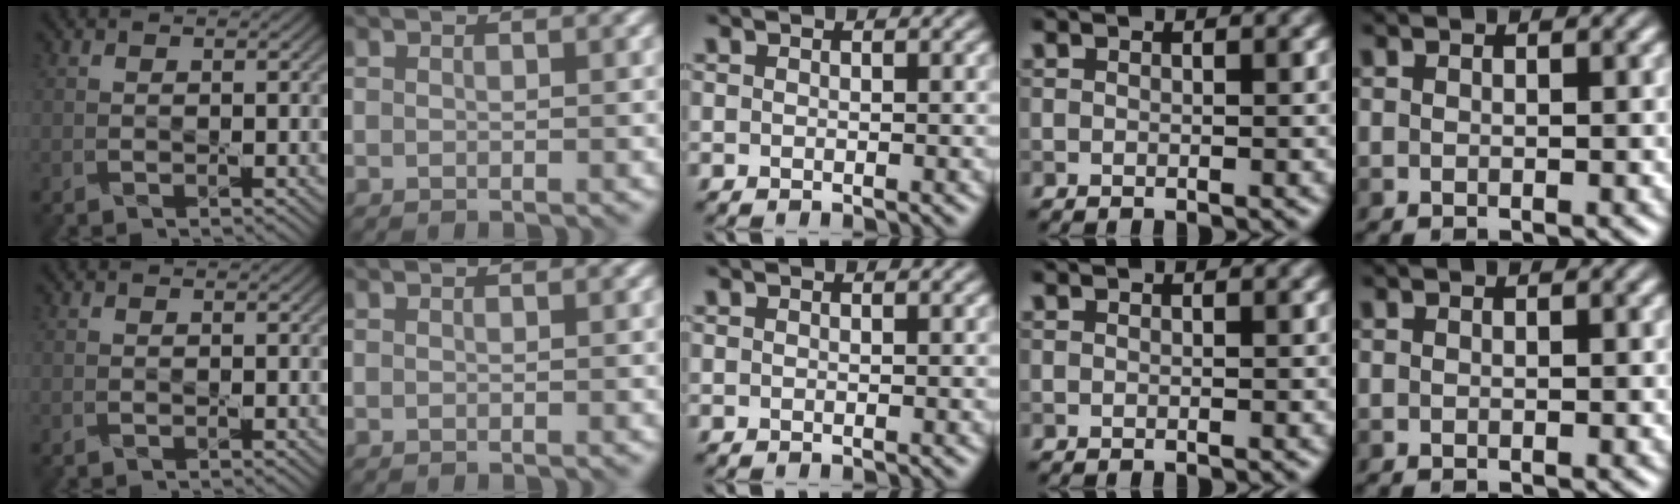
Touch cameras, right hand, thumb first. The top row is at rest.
{}